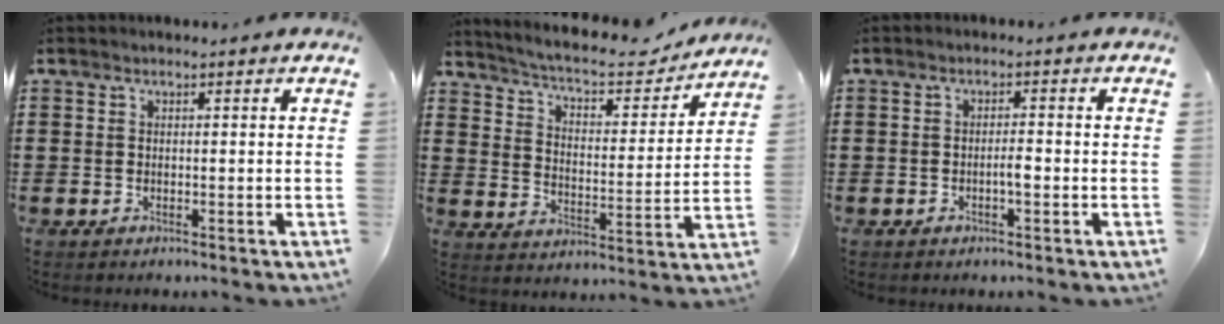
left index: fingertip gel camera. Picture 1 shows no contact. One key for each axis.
{"total": 6.0, "fx": 5.6, "fy": 0.8, "fz": 2.2, "tx": -0.069, "ty": -0.035, "tz": 0.091}
{"total": 2.1, "fx": -0.7, "fy": 0.6, "fz": 1.8, "tx": -0.036, "ty": 0.004, "tz": -0.014}